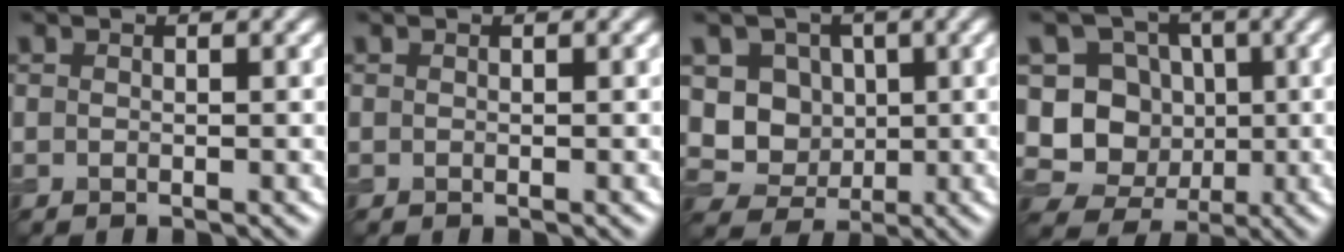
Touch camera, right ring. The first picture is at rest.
{"total": 0.0}
{"total": 4.9, "force": [0.8, 4.4, 1.9], "torque": [-0.035, -0.006, 0.007]}
{"total": 9.1, "force": [-0.1, 8.6, 3.1], "torque": [-0.060, 0.027, -0.027]}